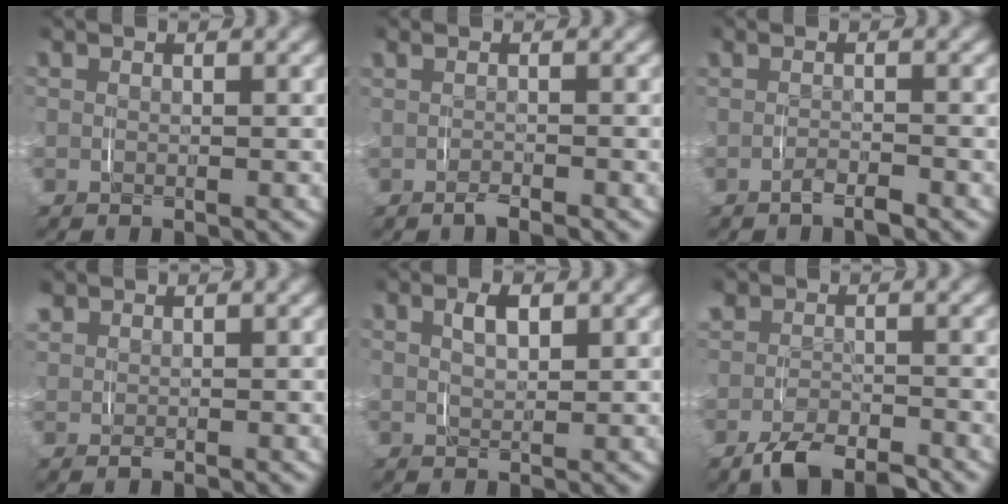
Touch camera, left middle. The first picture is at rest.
{"total": 1.2, "force": [-0.6, 0.3, 1.0], "torque": [-0.015, 0.008, -0.013]}
{"total": 1.3, "force": [-0.9, 0.0, 0.9], "torque": [-0.018, 0.004, -0.019]}
{"total": 0.9, "force": [0.7, 0.5, 0.3], "torque": [-0.018, 0.003, 0.017]}
{"total": 2.1, "force": [0.9, 0.8, 1.7], "torque": [-0.026, -0.001, 0.019]}
{"total": 3.1, "force": [-2.2, 1.4, 1.7], "torque": [-0.034, -0.006, -0.035]}